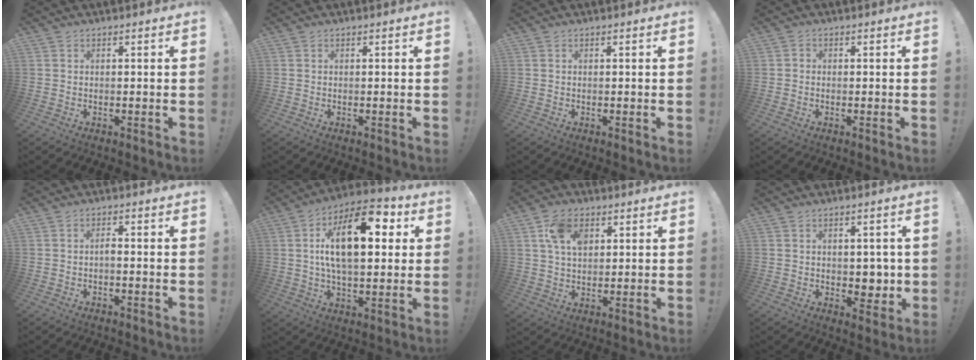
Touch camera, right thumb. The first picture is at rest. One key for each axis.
{"total": 0.0}
{"total": 0.0}
{"total": 1.0, "fx": -0.6, "fy": 0.7, "fz": 0.4, "tx": -0.006, "ty": 0.003, "tz": -0.011}
{"total": 1.6, "fx": -0.8, "fy": 0.2, "fz": 1.4, "tx": -0.026, "ty": 0.002, "tz": -0.016}
{"total": 20.9, "fx": 5.6, "fy": 10.0, "fz": 17.5, "tx": -0.287, "ty": -0.007, "tz": 0.081}
{"total": 10.0, "fx": 4.1, "fy": 6.6, "fz": 6.3, "tx": -0.114, "ty": 0.001, "tz": 0.078}
{"total": 5.2, "fx": 0.5, "fy": 4.3, "fz": 2.8, "tx": -0.023, "ty": -0.002, "tz": 0.011}